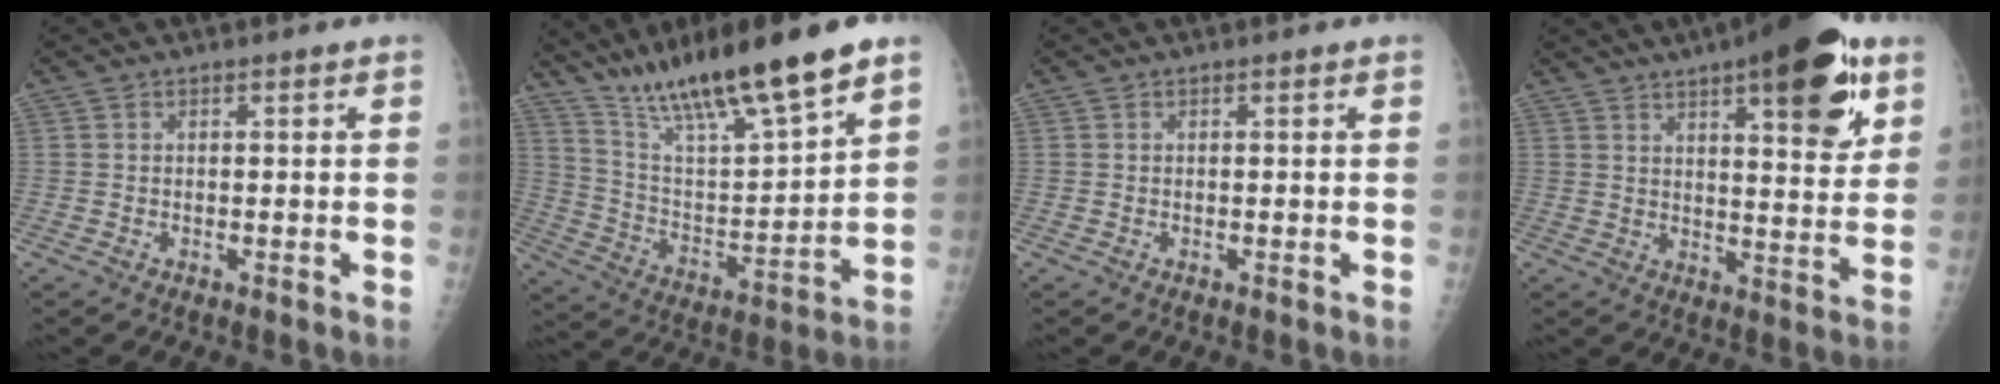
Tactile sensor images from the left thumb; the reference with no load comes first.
{"total": 21.6, "force": [16.0, 3.0, 14.2], "torque": [-0.229, -0.064, 0.290]}
{"total": 0.0}
{"total": 18.6, "force": [9.7, 5.9, 14.7], "torque": [-0.173, -0.036, 0.133]}